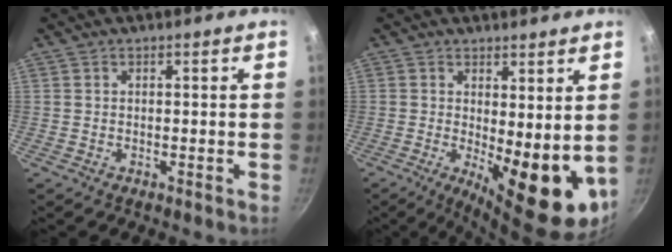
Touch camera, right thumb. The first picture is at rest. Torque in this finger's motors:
{"motor_torque": [-0.27, 1.26, 1.50, -0.32, 0.11]}